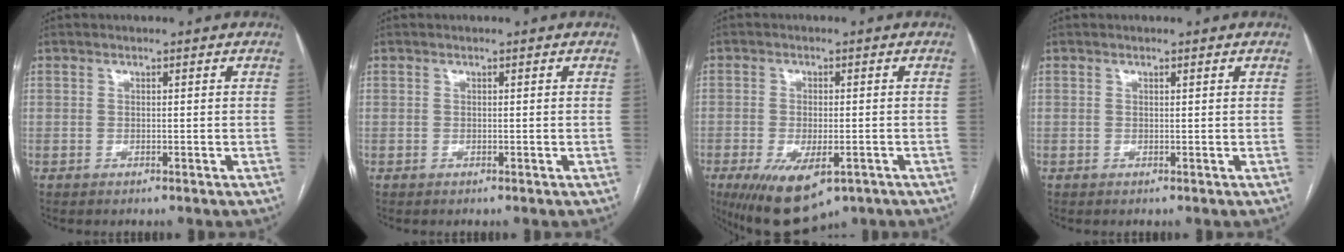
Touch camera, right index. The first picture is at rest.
{"total": 0.0}
{"total": 10.7, "force": [-5.8, 4.4, 7.9], "torque": [-0.141, -0.020, -0.083]}
{"total": 0.0}